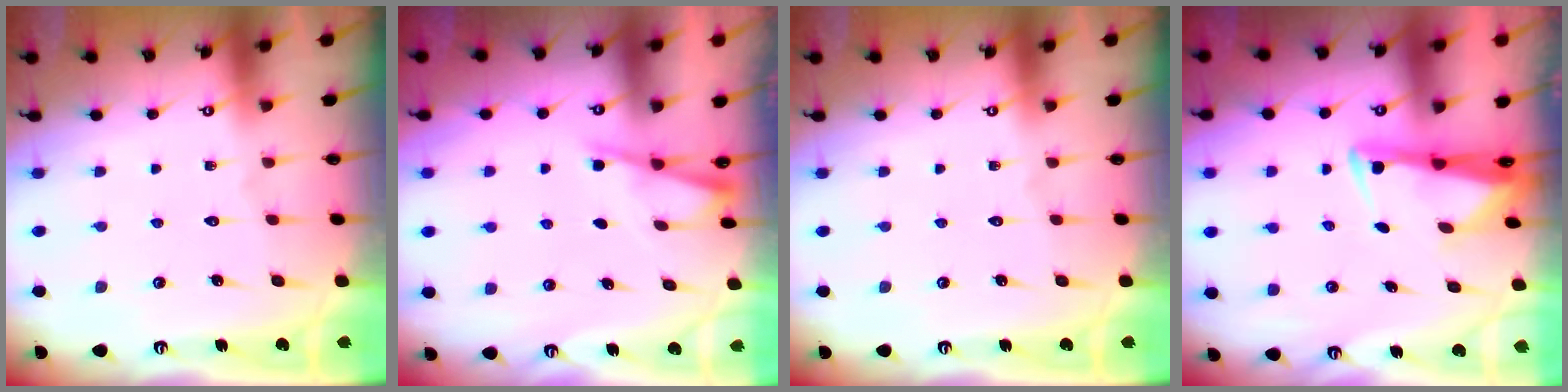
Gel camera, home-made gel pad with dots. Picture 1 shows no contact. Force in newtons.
{"total": 1.6, "press": 1.6, "slide": 0.2}
{"total": 0.0}
{"total": 3.0, "press": 2.9, "slide": 0.9}